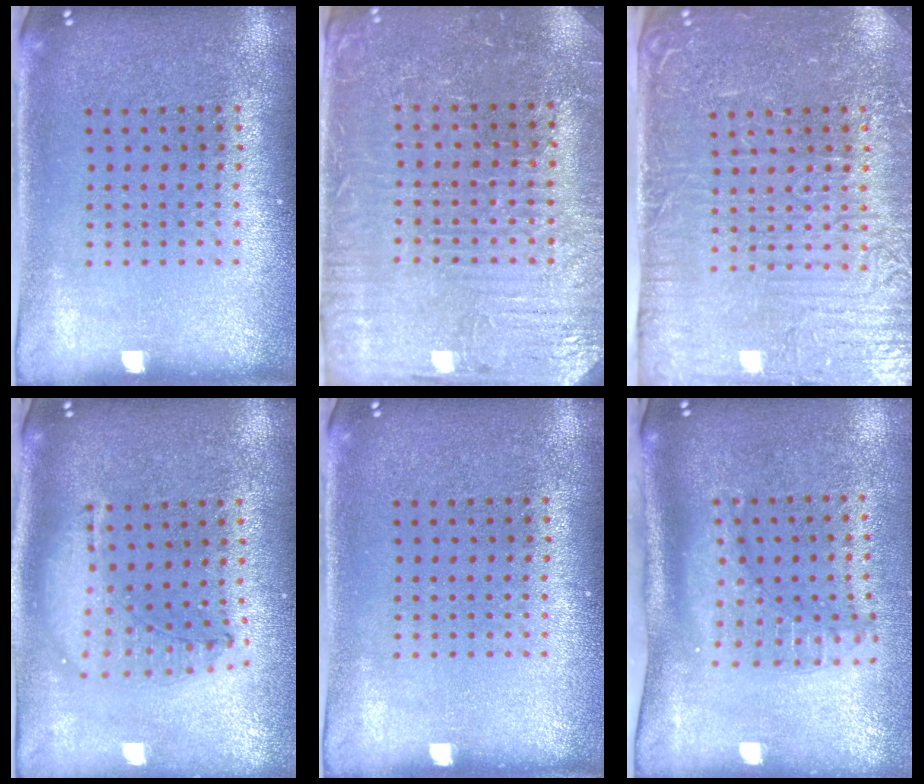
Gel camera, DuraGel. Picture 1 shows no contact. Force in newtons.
{"total": 3.5, "press": 3.5, "slide": 0.6}
{"total": 5.1, "press": 4.6, "slide": 2.2}
{"total": 1.3, "press": 1.2, "slide": 0.4}
{"total": 0.0}
{"total": 2.2, "press": 1.7, "slide": 1.5}